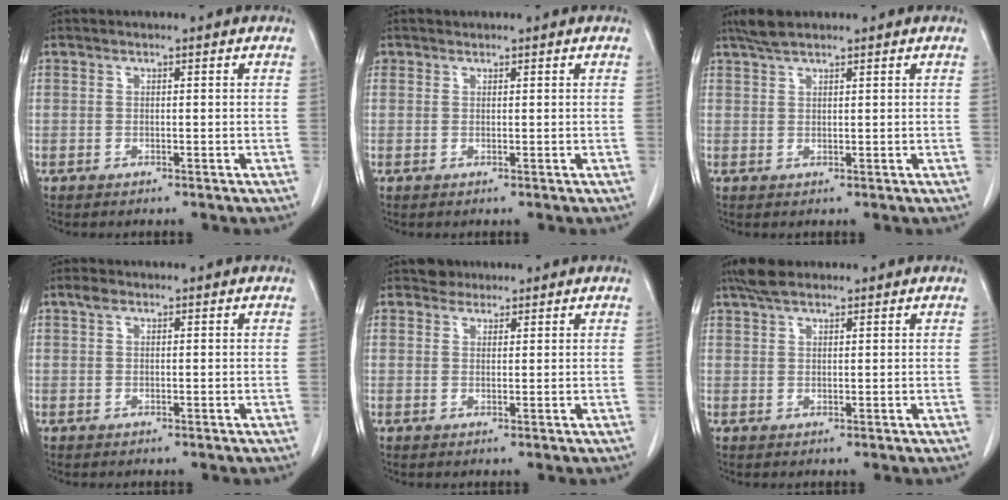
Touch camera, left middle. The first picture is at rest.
{"total": 0.7, "force": [0.5, 0.4, 0.0], "torque": [-0.001, 0.002, 0.010]}
{"total": 3.1, "force": [2.6, 0.5, 1.6], "torque": [-0.038, 0.010, 0.052]}
{"total": 1.0, "force": [0.6, 0.5, 0.6], "torque": [-0.016, 0.012, 0.012]}
{"total": 1.9, "force": [1.6, 1.0, -0.2], "torque": [0.004, 0.004, 0.023]}
{"total": 4.1, "force": [3.2, 1.4, 2.1], "torque": [-0.048, 0.016, 0.061]}